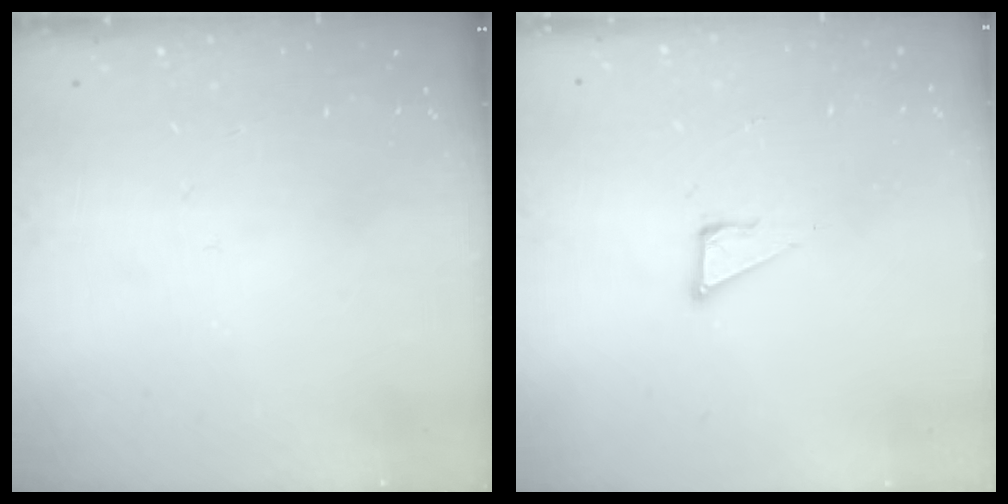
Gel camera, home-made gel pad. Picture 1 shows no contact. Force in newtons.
{"total": 5.3, "press": 5.2, "slide": 0.3}